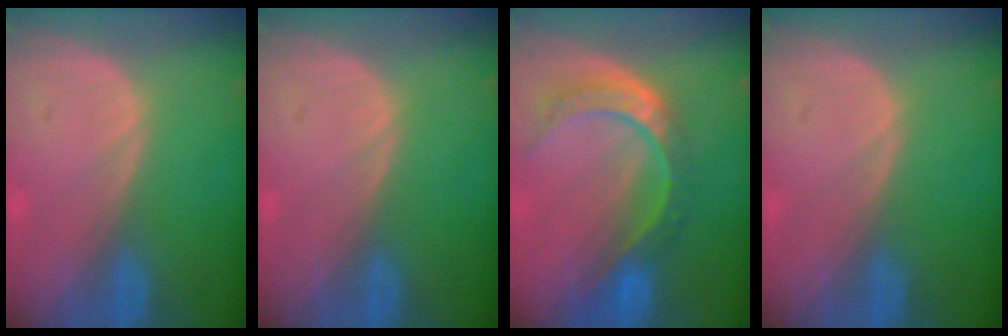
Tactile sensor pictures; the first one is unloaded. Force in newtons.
{"total": 0.0}
{"total": 8.8, "press": 7.4, "slide": 4.8}
{"total": 0.0}